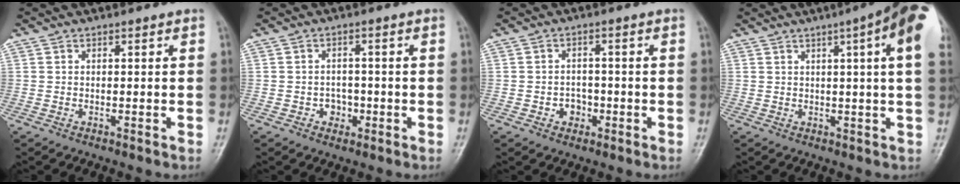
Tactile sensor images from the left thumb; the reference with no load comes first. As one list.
[{"total": 3.1, "force": [-1.2, 2.7, 1.0], "torque": [0.011, 0.011, -0.020]}, {"total": 3.5, "force": [-1.3, 3.0, 1.2], "torque": [0.011, 0.012, -0.023]}, {"total": 12.8, "force": [5.1, 0.9, 11.7], "torque": [-0.143, 0.004, 0.051]}]